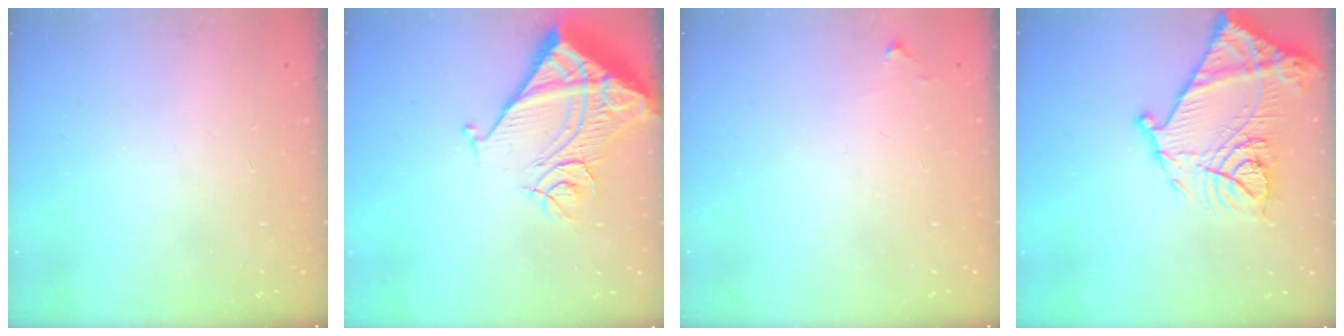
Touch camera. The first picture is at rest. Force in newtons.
{"total": 14.6, "press": 14.5, "slide": 2.0}
{"total": 5.0, "press": 5.0, "slide": 0.7}
{"total": 20.6, "press": 20.5, "slide": 1.8}